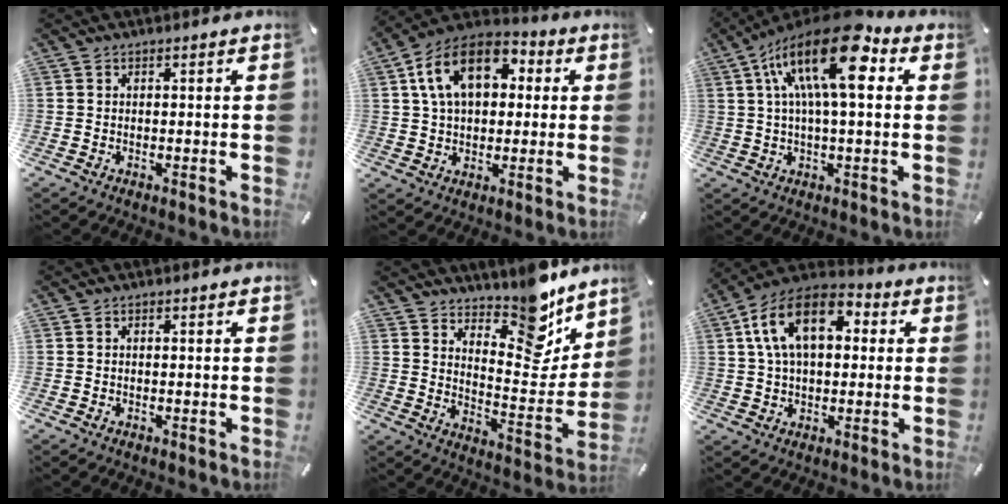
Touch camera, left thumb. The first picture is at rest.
{"total": 14.8, "force": [4.8, 9.8, 9.9], "torque": [-0.183, 0.008, 0.086]}
{"total": 19.4, "force": [6.1, 7.1, 17.0], "torque": [-0.306, -0.022, 0.095]}
{"total": 0.0}
{"total": 14.4, "force": [12.4, 5.5, 4.9], "torque": [-0.037, -0.130, 0.214]}
{"total": 15.1, "force": [4.4, 9.1, 11.2], "torque": [-0.221, 0.007, 0.074]}